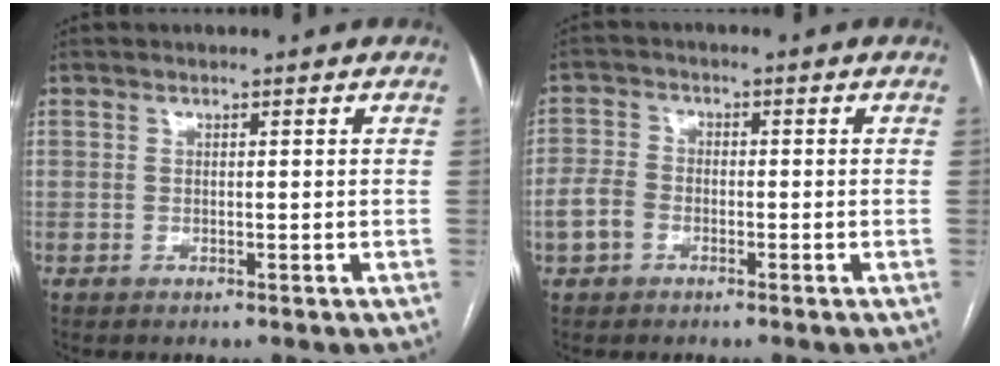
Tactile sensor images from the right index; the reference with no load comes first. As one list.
[{"total": 4.0, "force": [-1.8, 2.9, 2.1], "torque": [-0.059, 0.010, -0.036]}]